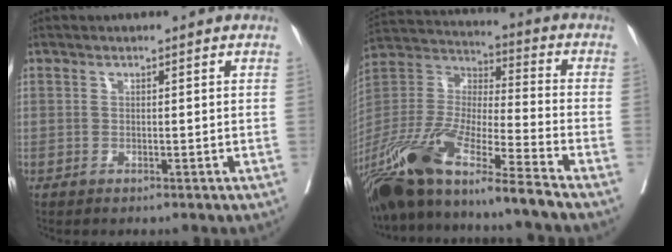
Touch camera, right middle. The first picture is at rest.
{"total": 20.9, "force": [-15.9, 0.7, 13.6], "torque": [-0.306, -0.048, -0.304]}